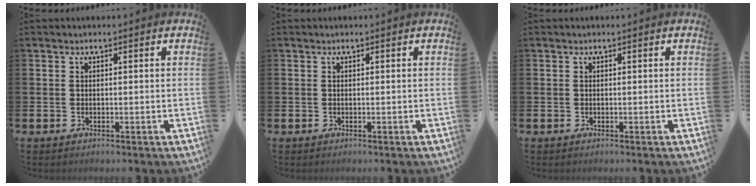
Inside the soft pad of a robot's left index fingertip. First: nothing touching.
{"total": 0.0}
{"total": 0.0}